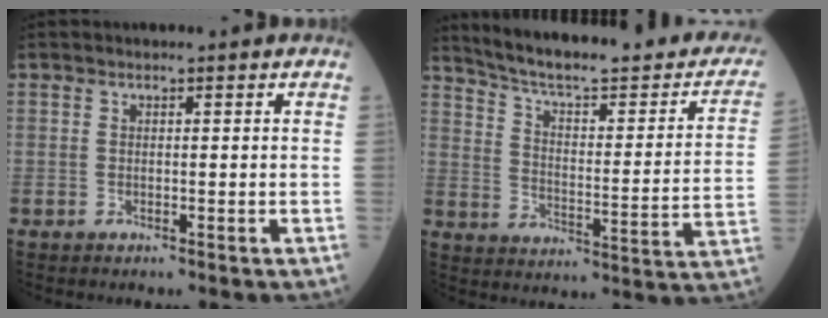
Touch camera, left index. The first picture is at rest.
{"total": 24.0, "force": [20.6, 3.8, 11.7], "torque": [-0.168, -0.035, 0.272]}